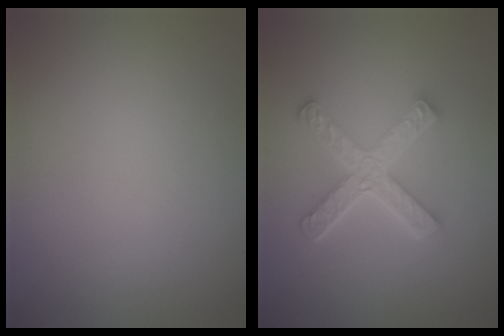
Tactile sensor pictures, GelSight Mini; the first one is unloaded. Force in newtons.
{"total": 5.1, "press": 3.7, "slide": 3.5}